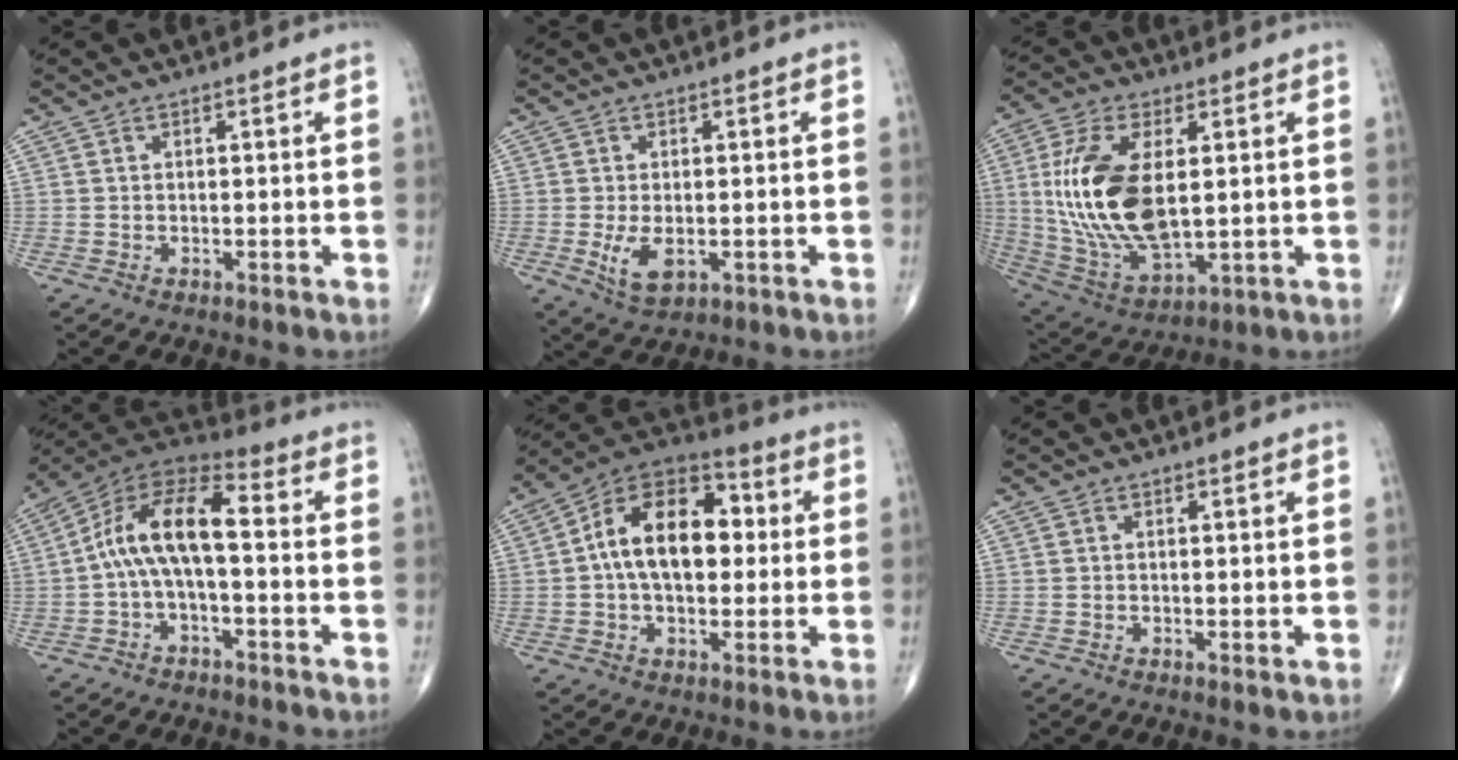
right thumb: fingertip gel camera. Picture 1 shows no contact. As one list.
[{"total": 5.4, "force": [-1.1, 2.9, 4.5], "torque": [-0.083, -0.012, -0.014]}, {"total": 19.0, "force": [2.2, 9.4, 16.3], "torque": [-0.333, -0.017, 0.052]}, {"total": 12.7, "force": [-0.6, 5.5, 11.4], "torque": [-0.207, 0.052, -0.024]}, {"total": 17.0, "force": [1.5, 10.5, 13.3], "torque": [-0.192, 0.033, 0.013]}, {"total": 0.6, "force": [-0.1, 0.2, 0.5], "torque": [-0.012, -0.004, -0.002]}]